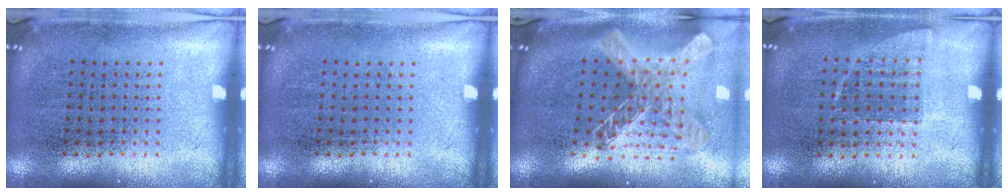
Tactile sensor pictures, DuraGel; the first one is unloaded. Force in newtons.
{"total": 0.0}
{"total": 2.3, "press": 1.7, "slide": 1.5}
{"total": 0.7, "press": 0.7, "slide": 0.2}